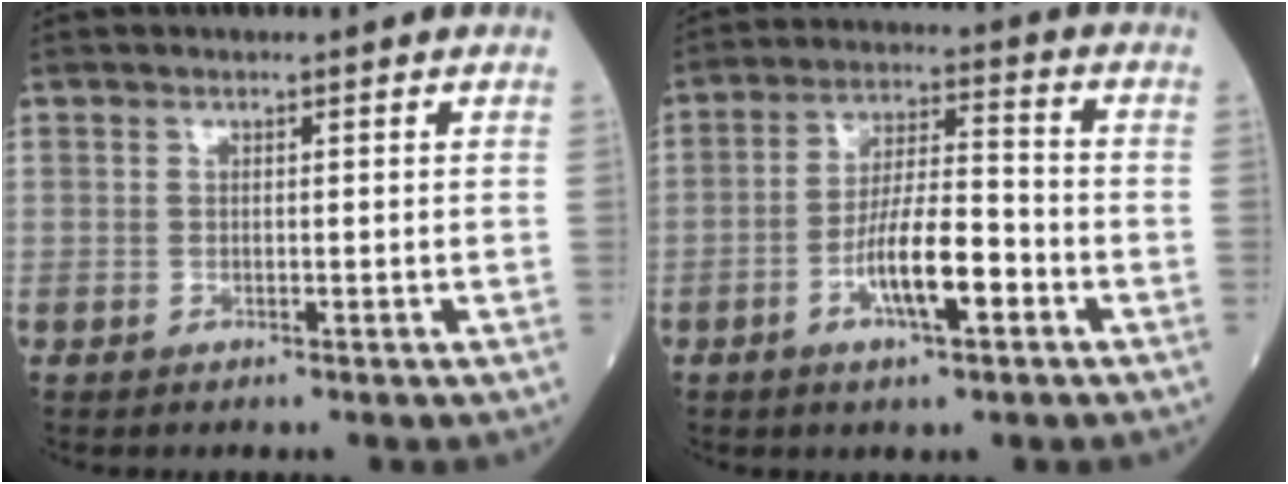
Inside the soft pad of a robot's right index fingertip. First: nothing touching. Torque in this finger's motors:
{"motor_torque": [0.35, -0.06, 0.45, 0.16]}